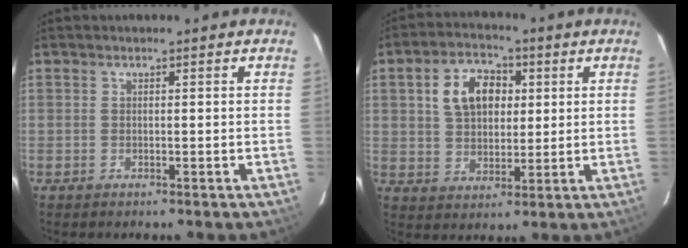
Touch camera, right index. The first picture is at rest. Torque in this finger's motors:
{"motor_torque": [0.25, 0.04, 0.37, 0.06]}